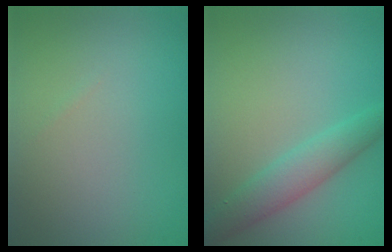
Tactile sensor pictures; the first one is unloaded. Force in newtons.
{"total": 3.6, "press": 3.6, "slide": 0.1}